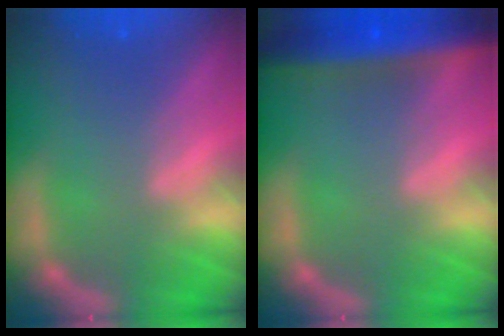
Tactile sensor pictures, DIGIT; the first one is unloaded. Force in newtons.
{"total": 8.0}